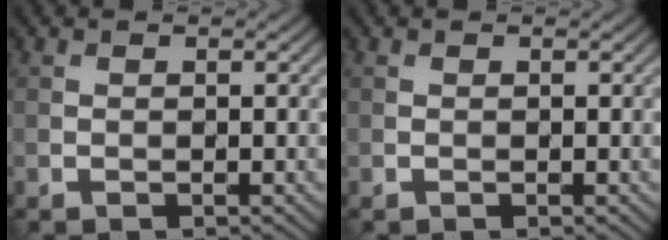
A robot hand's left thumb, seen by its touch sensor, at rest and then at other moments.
{"total": 0.0}